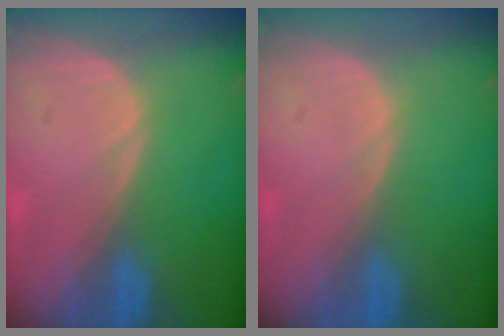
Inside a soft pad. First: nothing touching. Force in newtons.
{"total": 0.0}